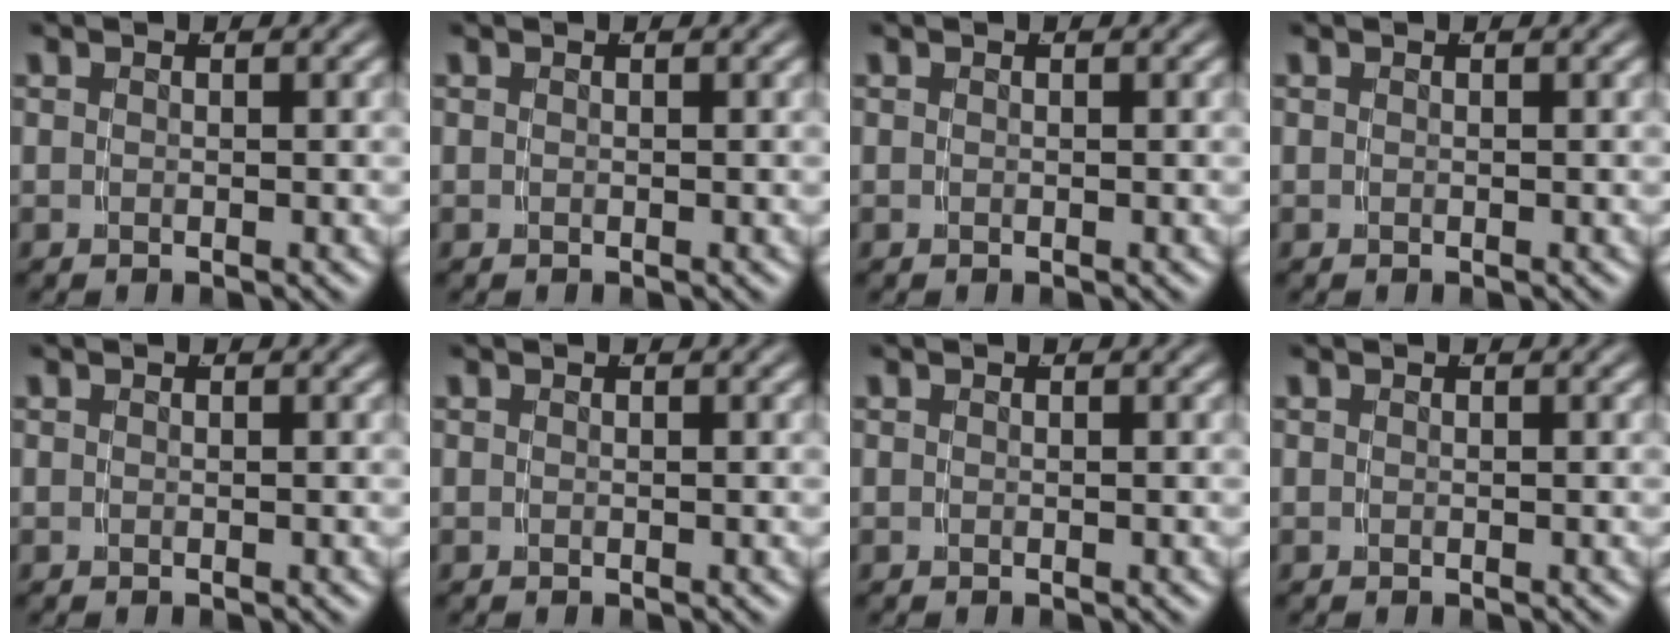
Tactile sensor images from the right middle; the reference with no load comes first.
{"total": 0.0}
{"total": 0.0}
{"total": 0.0}
{"total": 0.0}
{"total": 0.0}
{"total": 0.0}
{"total": 0.0}